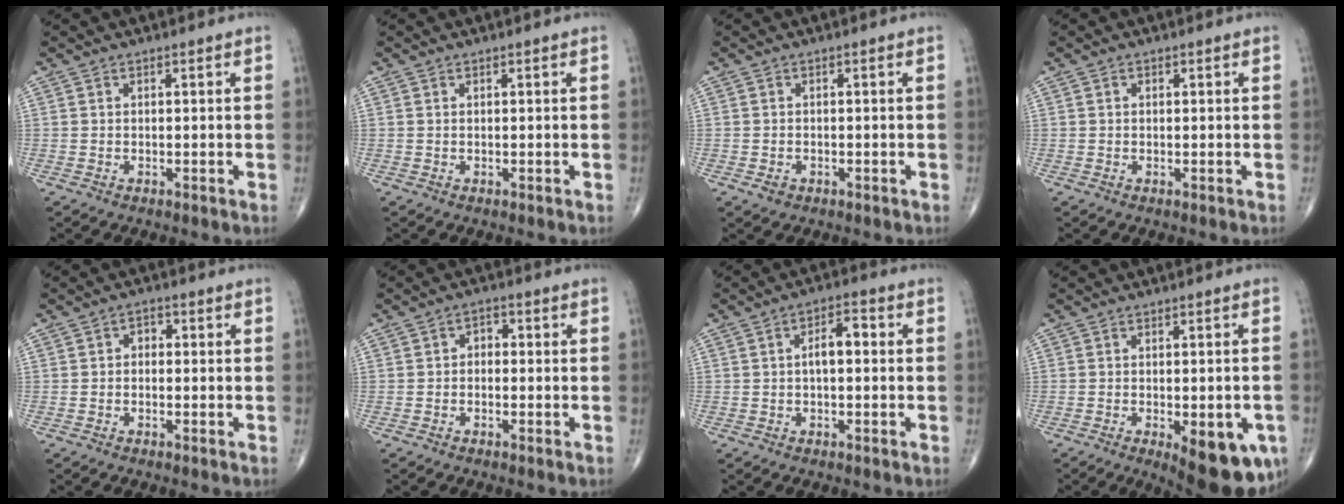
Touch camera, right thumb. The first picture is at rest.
{"total": 0.0}
{"total": 1.5, "force": [-0.7, 1.2, 0.7], "torque": [-0.006, 0.004, -0.009]}
{"total": 0.0}
{"total": 2.1, "force": [-0.2, 1.6, 1.3], "torque": [-0.003, 0.012, -0.014]}
{"total": 2.3, "force": [-0.4, 1.8, 1.5], "torque": [-0.006, 0.014, -0.019]}
{"total": 4.6, "force": [0.1, 2.2, 4.1], "torque": [-0.059, 0.017, -0.006]}
{"total": 13.7, "force": [-5.3, 5.4, 11.4], "torque": [-0.106, 0.000, -0.056]}